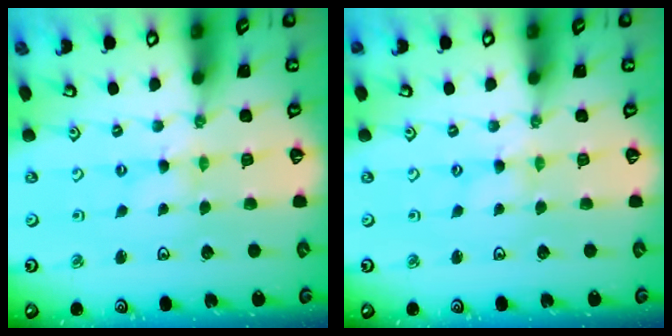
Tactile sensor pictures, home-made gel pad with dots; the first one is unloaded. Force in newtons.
{"total": 1.1, "press": 1.1, "slide": 0.1}